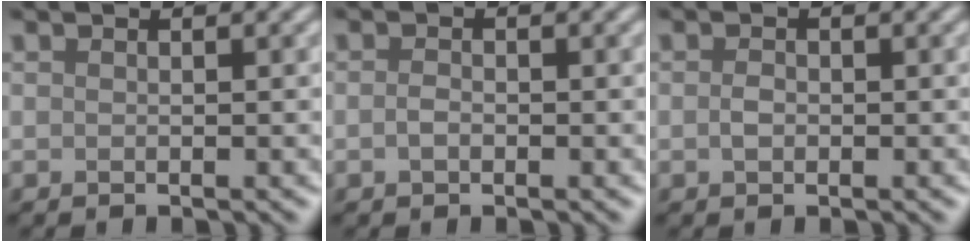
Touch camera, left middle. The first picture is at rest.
{"total": 1.0, "force": [-0.2, 0.7, 0.7], "torque": [-0.017, 0.000, -0.008]}
{"total": 1.1, "force": [-0.2, 0.8, 0.8], "torque": [-0.017, -0.001, -0.006]}